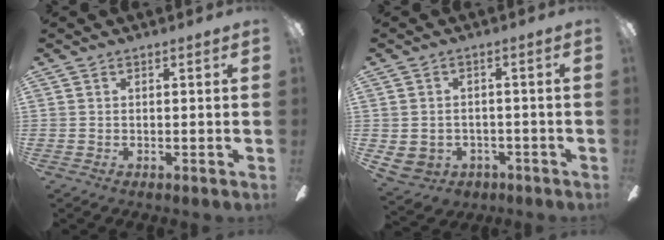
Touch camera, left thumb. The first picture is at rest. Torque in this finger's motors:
{"motor_torque": [0.26, 1.68, -0.01, 0.18, 0.03]}